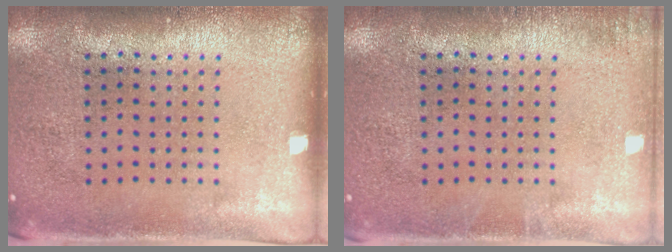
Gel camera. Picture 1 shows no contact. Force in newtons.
{"total": 0.8, "press": 0.8, "slide": 0.1}